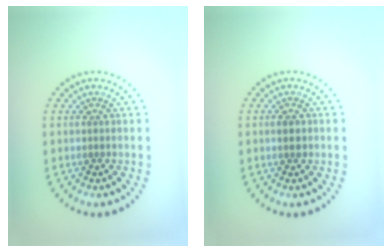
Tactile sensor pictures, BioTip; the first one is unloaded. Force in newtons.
{"total": 1.2, "press": 1.2, "slide": 0.1}